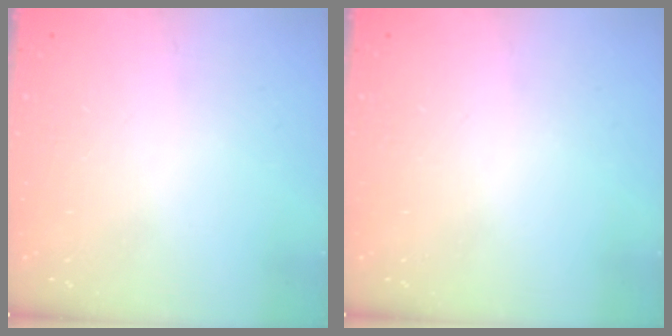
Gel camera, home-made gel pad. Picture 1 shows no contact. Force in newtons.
{"total": 0.0}